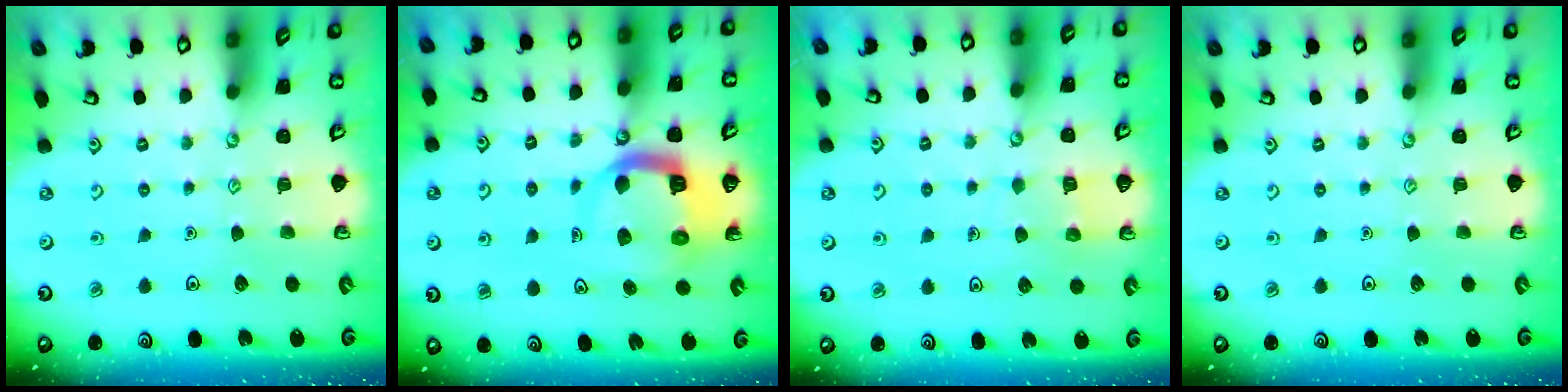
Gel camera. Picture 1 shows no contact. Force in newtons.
{"total": 9.2, "press": 9.2, "slide": 1.0}
{"total": 5.4, "press": 5.4, "slide": 0.3}
{"total": 0.0}